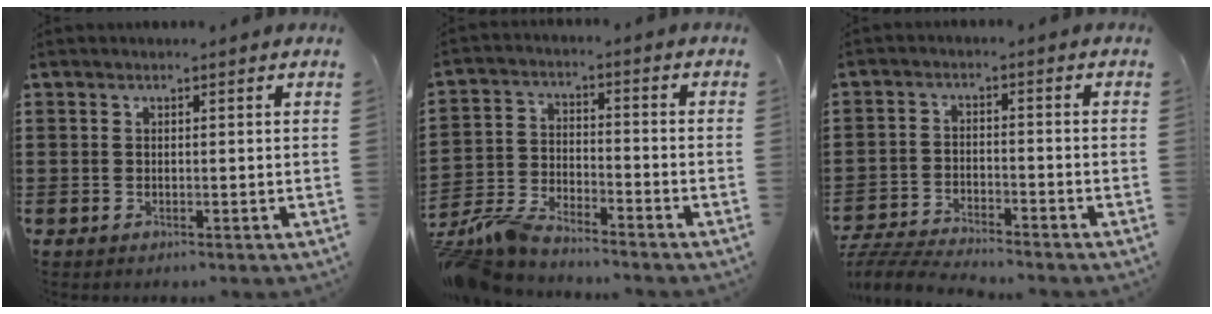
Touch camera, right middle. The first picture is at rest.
{"total": 7.1, "force": [-6.8, 1.0, 1.6], "torque": [-0.055, 0.002, -0.140]}
{"total": 5.3, "force": [-5.2, 0.4, 0.8], "torque": [-0.025, 0.003, -0.108]}